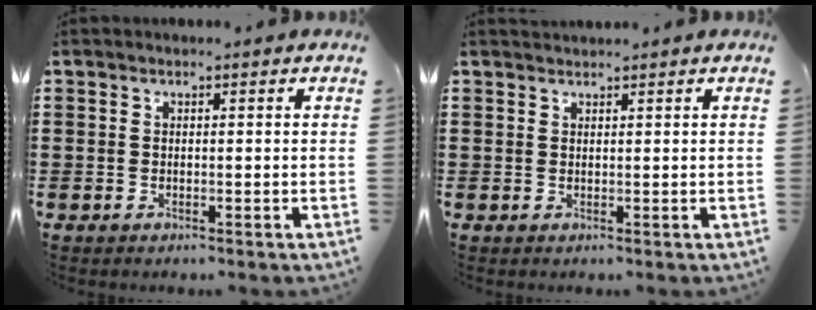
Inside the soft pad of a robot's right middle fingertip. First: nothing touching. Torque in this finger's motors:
{"motor_torque": [-0.01, -0.07, -0.08, -0.01]}